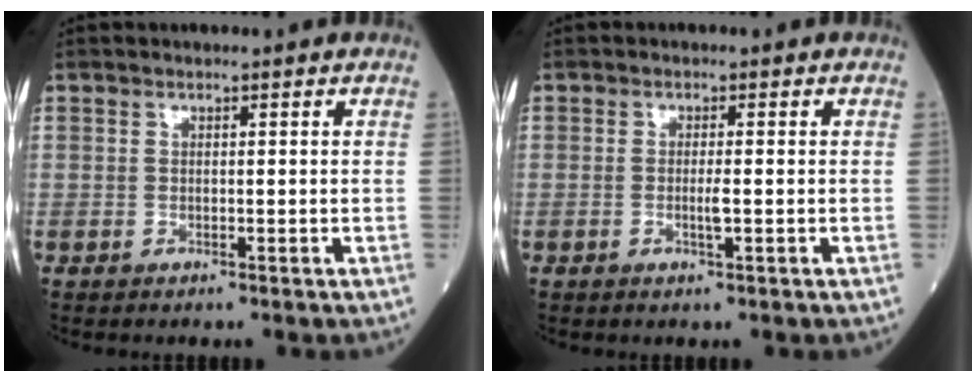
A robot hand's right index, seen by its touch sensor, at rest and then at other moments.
{"total": 1.7, "force": [-0.4, -0.1, 1.7], "torque": [-0.035, -0.003, -0.008]}